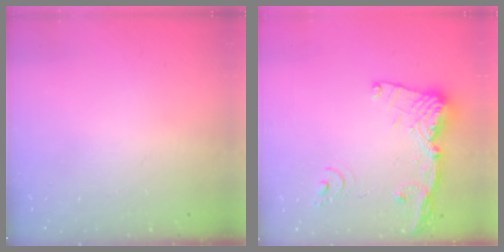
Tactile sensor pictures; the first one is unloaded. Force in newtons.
{"total": 16.7, "press": 16.6, "slide": 1.9}